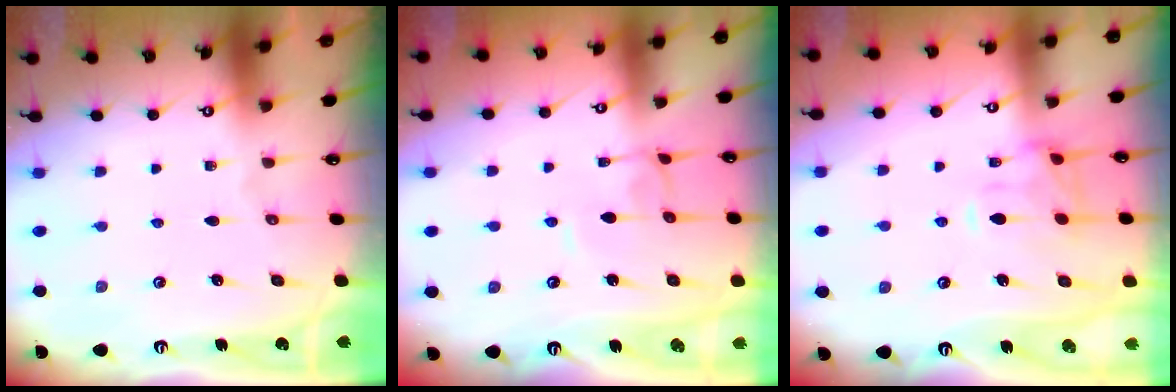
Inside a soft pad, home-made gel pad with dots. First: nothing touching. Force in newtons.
{"total": 1.9, "press": 1.9, "slide": 0.2}
{"total": 3.5, "press": 3.3, "slide": 1.2}